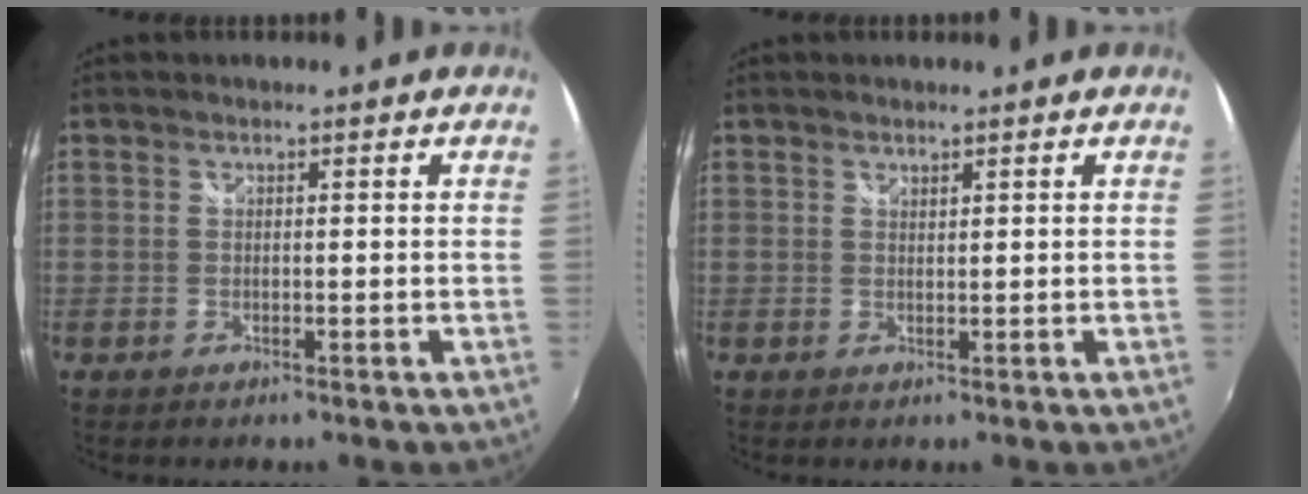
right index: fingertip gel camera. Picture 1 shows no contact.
{"total": 0.7, "force": [0.7, 0.1, 0.1], "torque": [-0.001, 0.001, 0.012]}